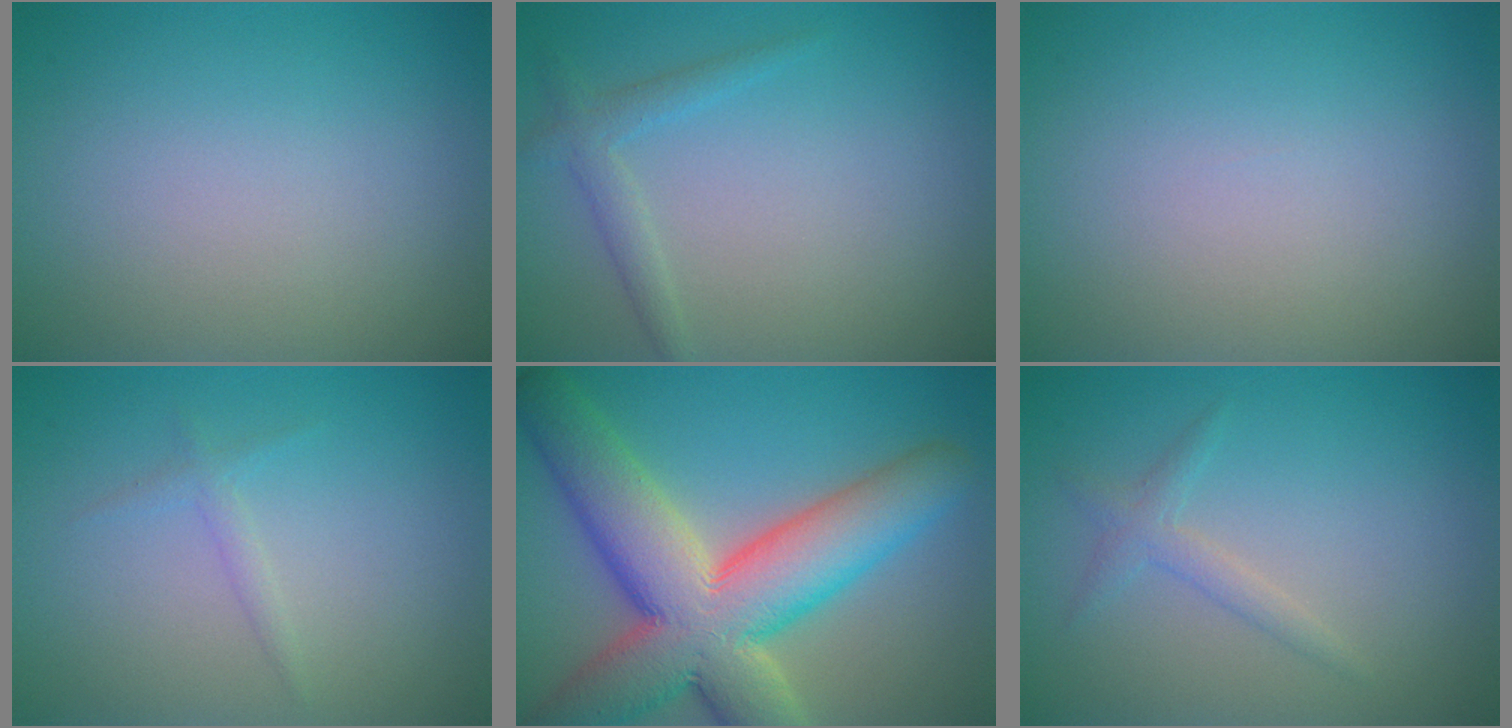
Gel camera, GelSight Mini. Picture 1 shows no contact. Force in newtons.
{"total": 1.8, "press": 1.8, "slide": 0.1}
{"total": 0.0}
{"total": 1.0, "press": 1.0, "slide": 0.1}
{"total": 13.1, "press": 13.1, "slide": 0.8}
{"total": 1.5, "press": 1.5, "slide": 0.1}